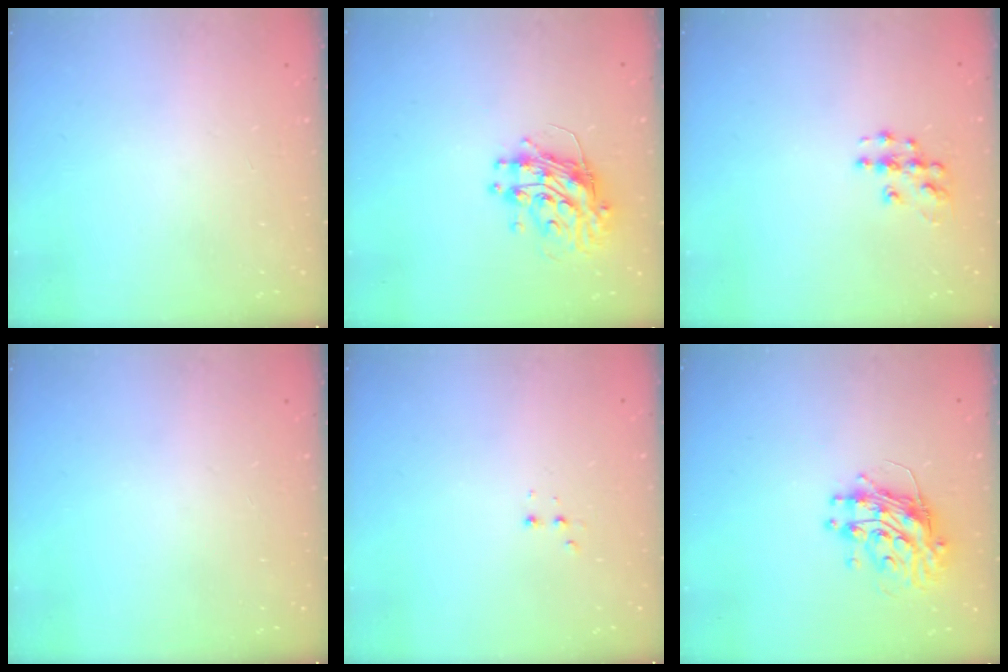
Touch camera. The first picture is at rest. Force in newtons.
{"total": 11.4, "press": 11.3, "slide": 1.1}
{"total": 8.2, "press": 8.2, "slide": 0.4}
{"total": 0.0}
{"total": 2.4, "press": 2.2, "slide": 0.9}
{"total": 11.4, "press": 11.3, "slide": 1.1}